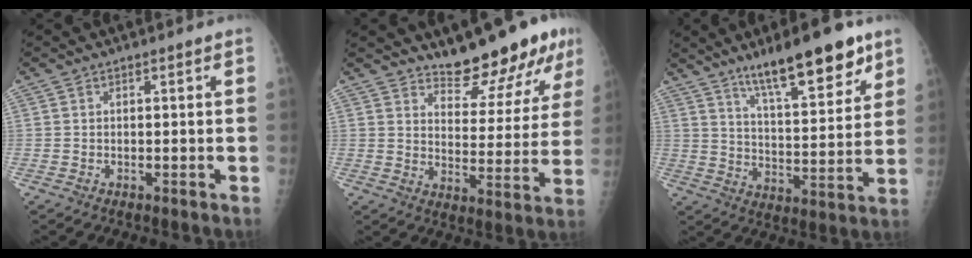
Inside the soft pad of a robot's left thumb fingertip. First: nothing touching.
{"total": 13.1, "force": [10.7, 4.0, 6.4], "torque": [-0.052, -0.083, 0.156]}
{"total": 16.8, "force": [11.1, 4.5, 11.7], "torque": [-0.149, -0.060, 0.181]}